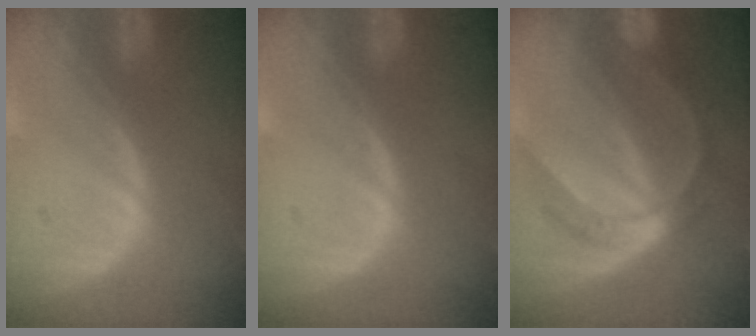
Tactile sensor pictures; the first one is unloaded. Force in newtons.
{"total": 0.0}
{"total": 7.0, "press": 7.0, "slide": 0.6}